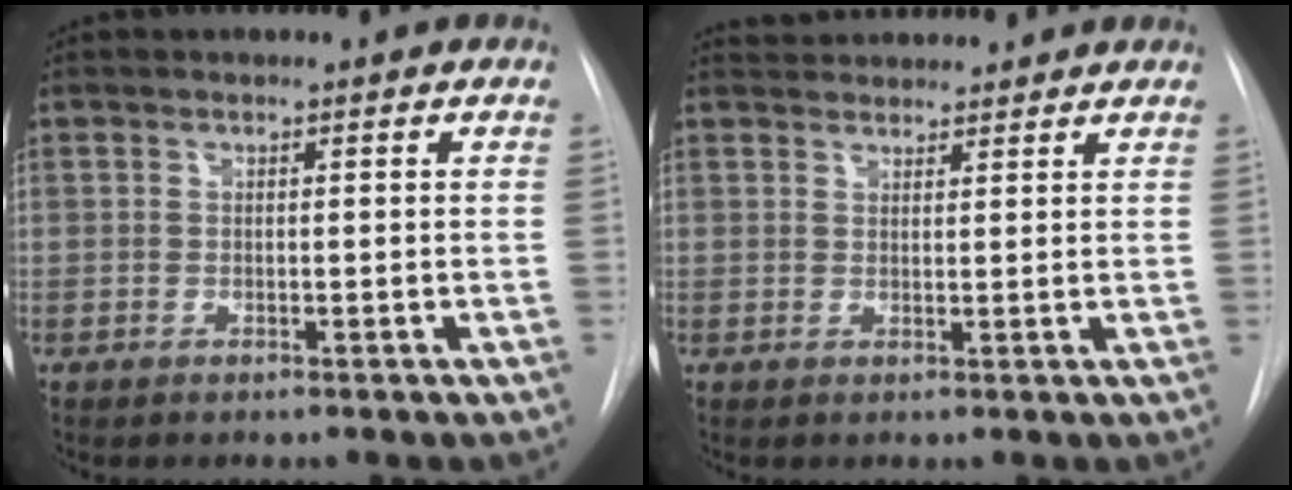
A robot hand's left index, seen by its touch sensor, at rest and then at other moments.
{"total": 5.7, "force": [5.5, 1.1, 0.6], "torque": [-0.008, 0.033, 0.076]}